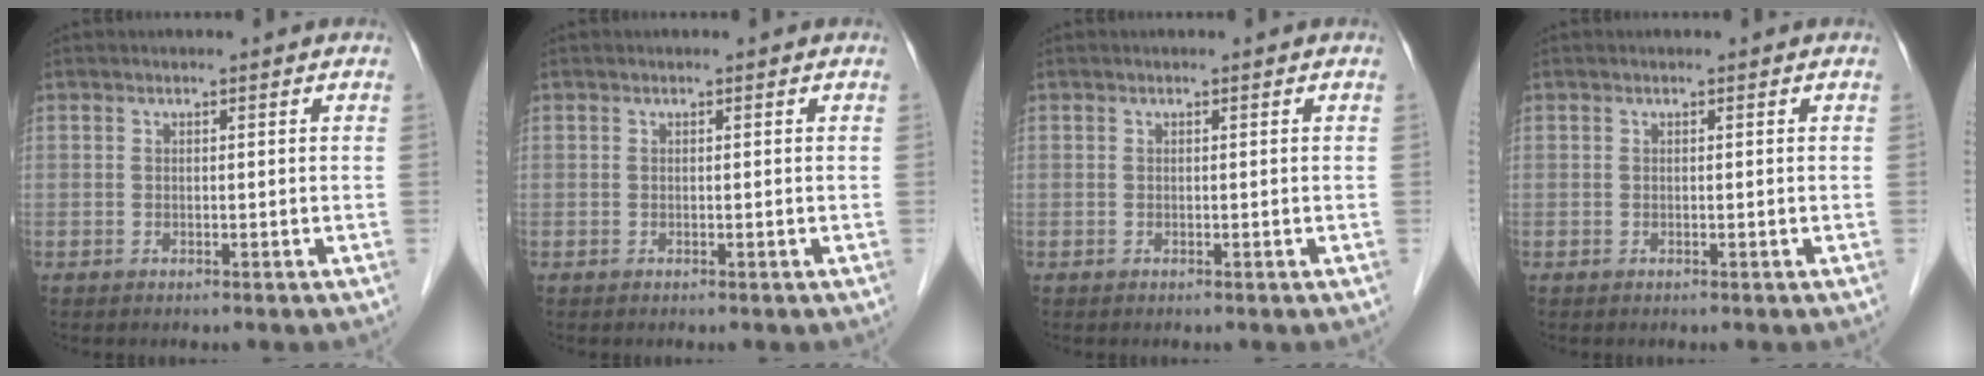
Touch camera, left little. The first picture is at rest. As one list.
[{"total": 0.0}, {"total": 0.0}, {"total": 0.0}]